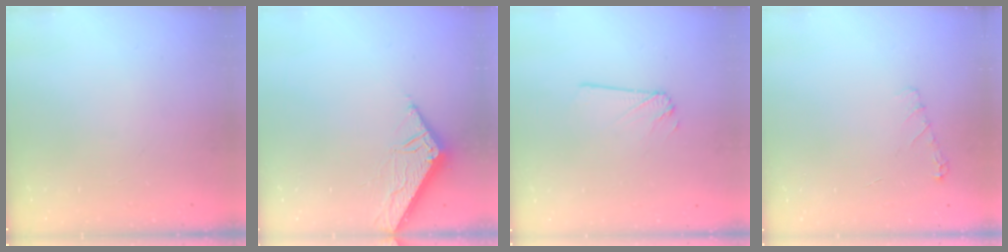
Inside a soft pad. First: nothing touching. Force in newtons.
{"total": 6.3, "press": 6.3, "slide": 0.3}
{"total": 1.6, "press": 1.6, "slide": 0.0}
{"total": 5.1, "press": 5.1, "slide": 0.4}